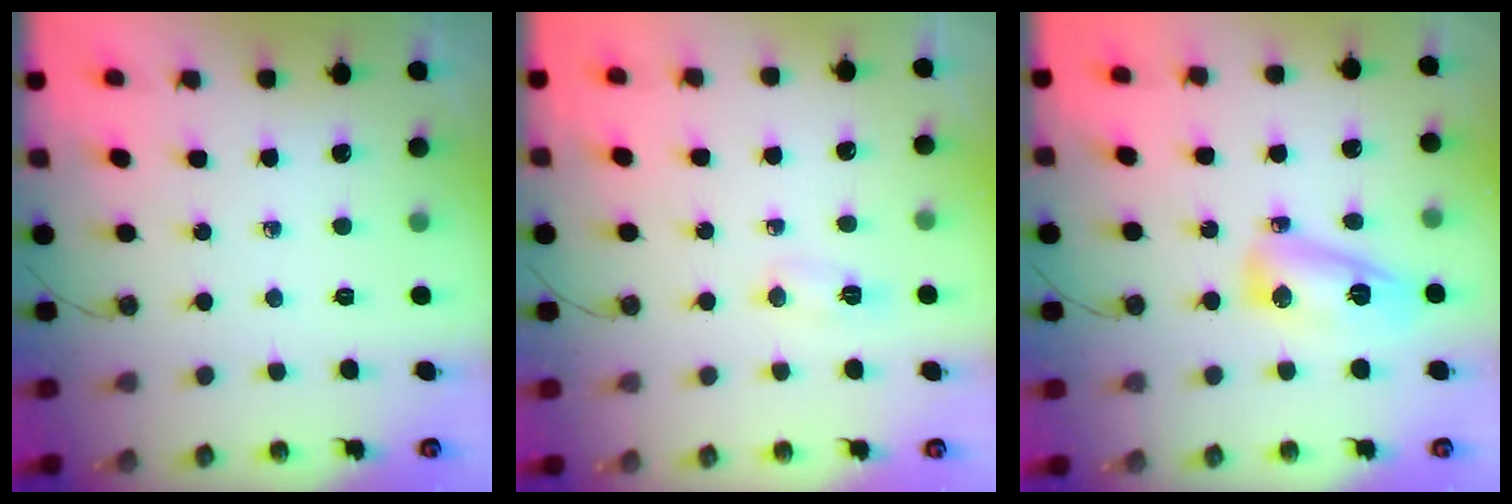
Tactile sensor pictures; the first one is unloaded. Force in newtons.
{"total": 5.9, "press": 5.8, "slide": 0.7}
{"total": 10.1, "press": 10.1, "slide": 0.8}